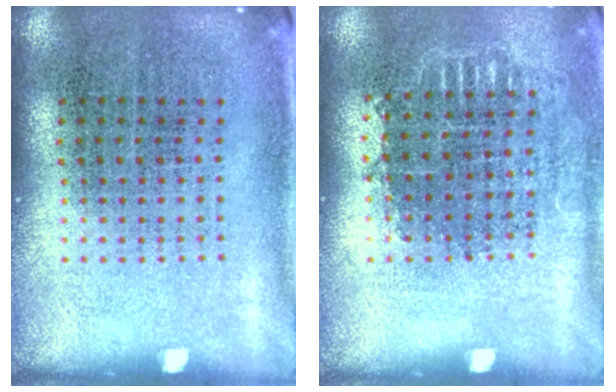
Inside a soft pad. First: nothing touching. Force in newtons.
{"total": 0.7, "press": 0.7, "slide": 0.3}